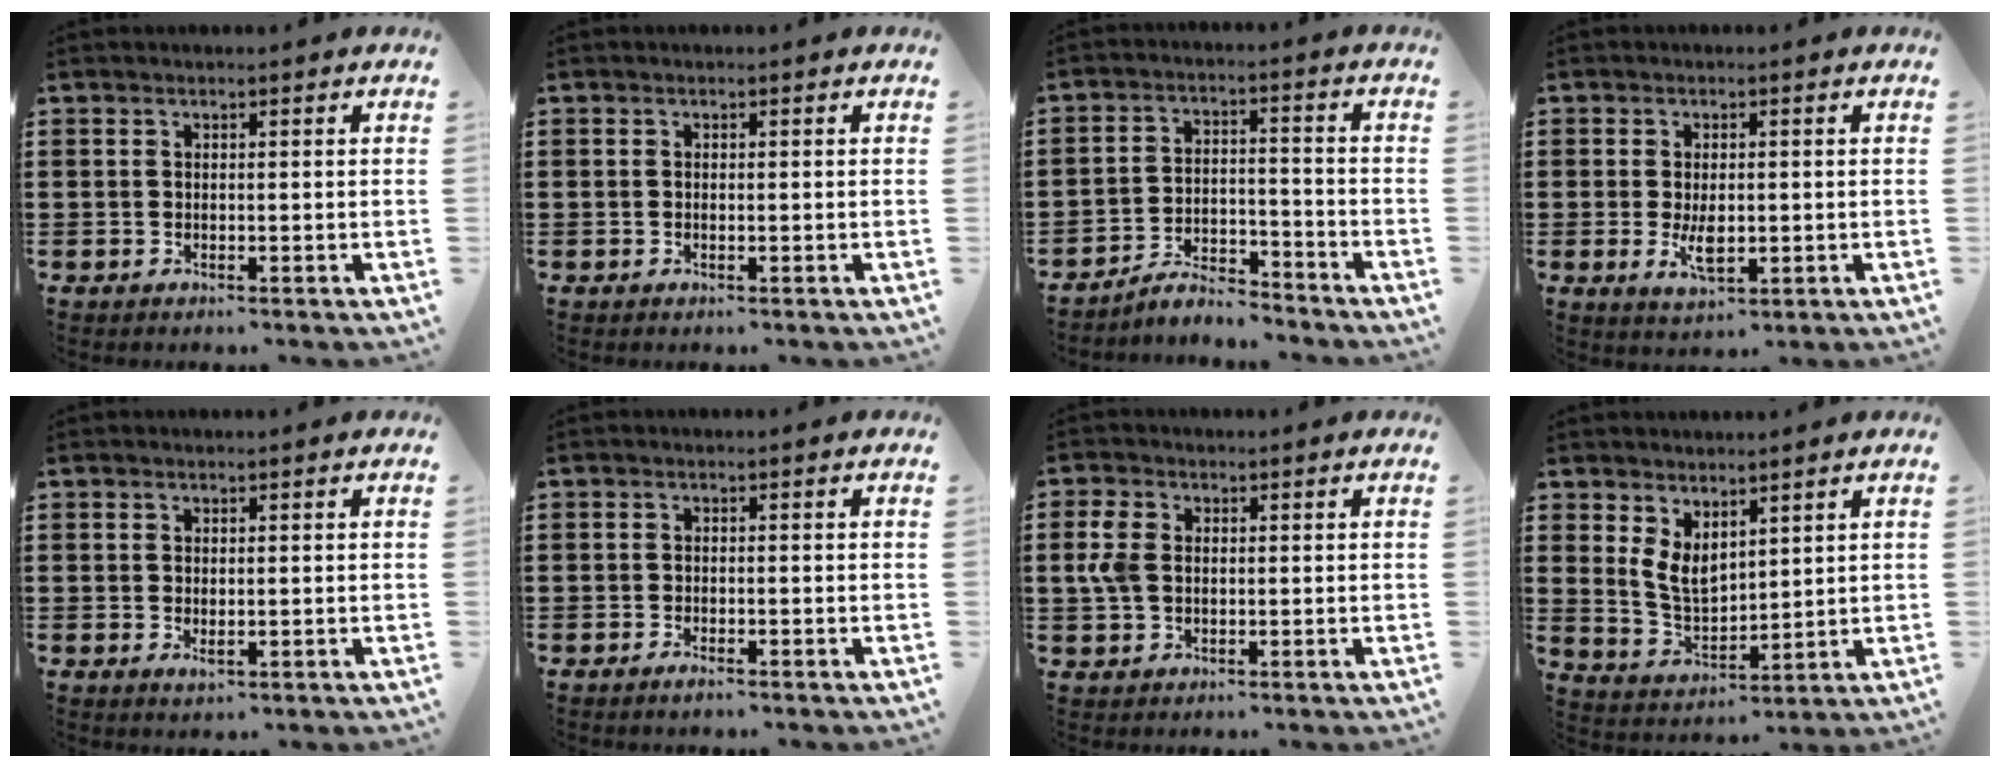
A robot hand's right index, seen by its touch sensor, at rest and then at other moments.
{"total": 0.0}
{"total": 5.1, "force": [-4.8, 0.9, 1.3], "torque": [-0.030, 0.008, -0.097]}
{"total": 4.0, "force": [-0.4, 1.7, 3.5], "torque": [-0.065, -0.006, -0.010]}
{"total": 1.0, "force": [-0.1, 0.4, 0.9], "torque": [-0.018, -0.001, -0.001]}
{"total": 0.9, "force": [-0.7, 0.0, 0.5], "torque": [-0.011, -0.007, -0.012]}
{"total": 4.1, "force": [0.5, 2.8, 3.0], "torque": [-0.079, 0.005, 0.002]}
{"total": 5.3, "force": [3.1, 2.9, 3.1], "torque": [-0.079, -0.007, 0.057]}